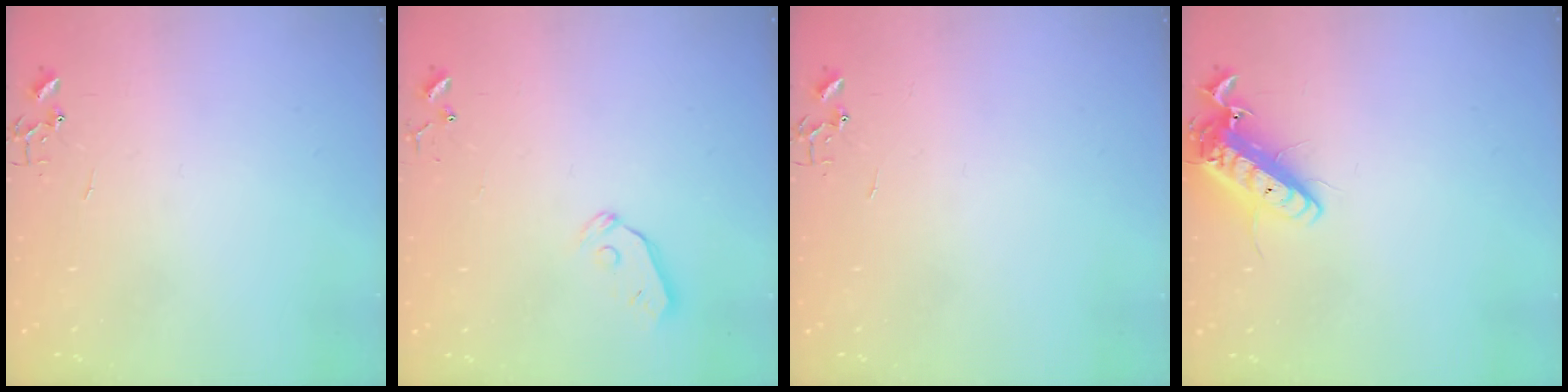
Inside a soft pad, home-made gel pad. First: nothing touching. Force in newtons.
{"total": 5.6, "press": 5.6, "slide": 0.7}
{"total": 0.0}
{"total": 14.0, "press": 13.7, "slide": 2.8}